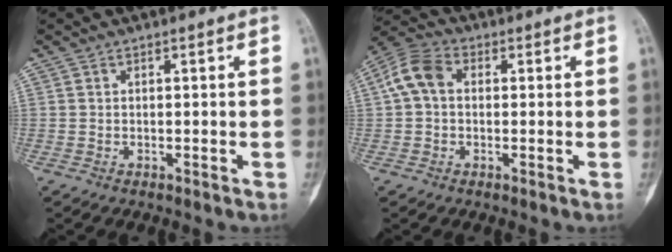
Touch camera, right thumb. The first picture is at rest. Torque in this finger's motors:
{"motor_torque": [0.34, 0.35, 0.06, -0.05, 0.06]}